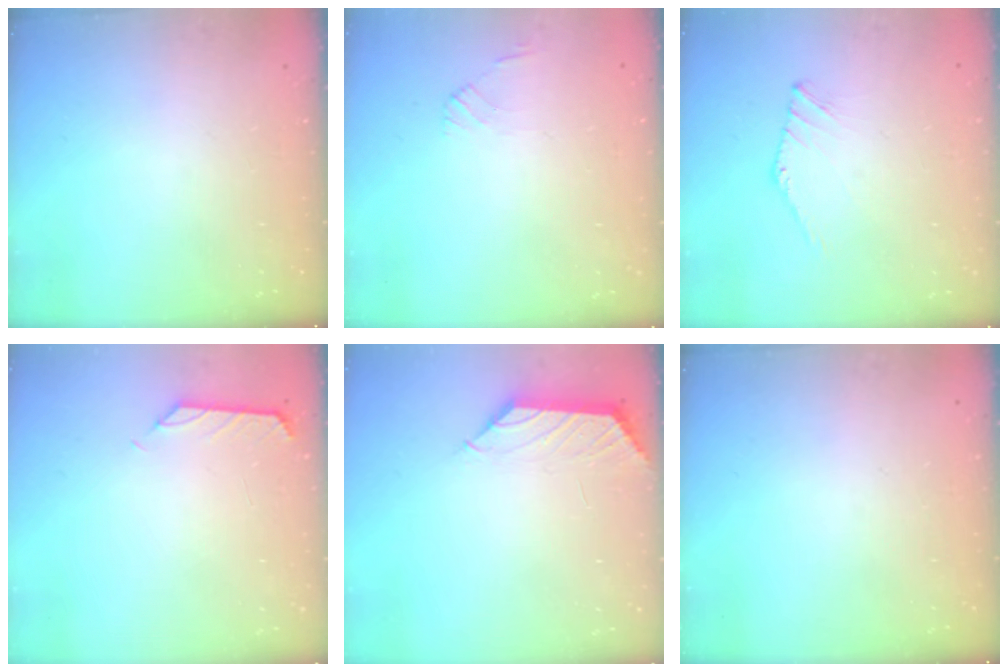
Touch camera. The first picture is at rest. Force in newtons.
{"total": 1.4, "press": 1.3, "slide": 0.4}
{"total": 1.6, "press": 1.5, "slide": 0.4}
{"total": 0.0}
{"total": 1.5, "press": 1.3, "slide": 0.6}
{"total": 0.0}